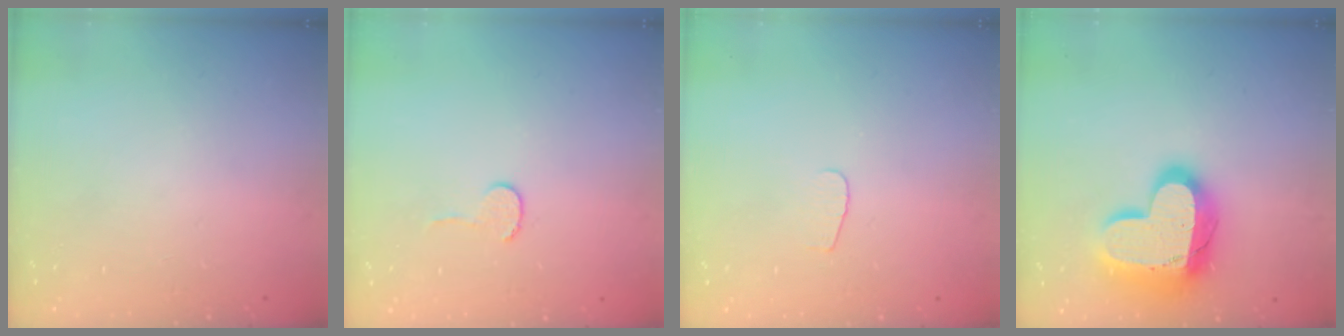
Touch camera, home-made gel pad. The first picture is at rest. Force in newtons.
{"total": 4.1, "press": 4.1, "slide": 0.4}
{"total": 3.5, "press": 3.5, "slide": 0.4}
{"total": 20.0, "press": 20.0, "slide": 1.6}